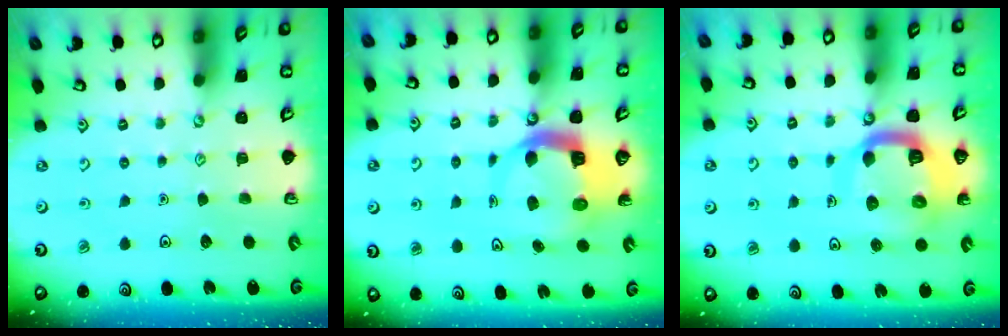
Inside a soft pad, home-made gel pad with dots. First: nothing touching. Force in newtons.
{"total": 8.1, "press": 8.0, "slide": 0.9}
{"total": 12.7, "press": 12.6, "slide": 1.3}